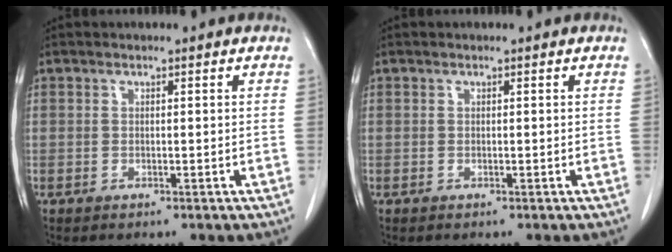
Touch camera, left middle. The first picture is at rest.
{"total": 0.0}